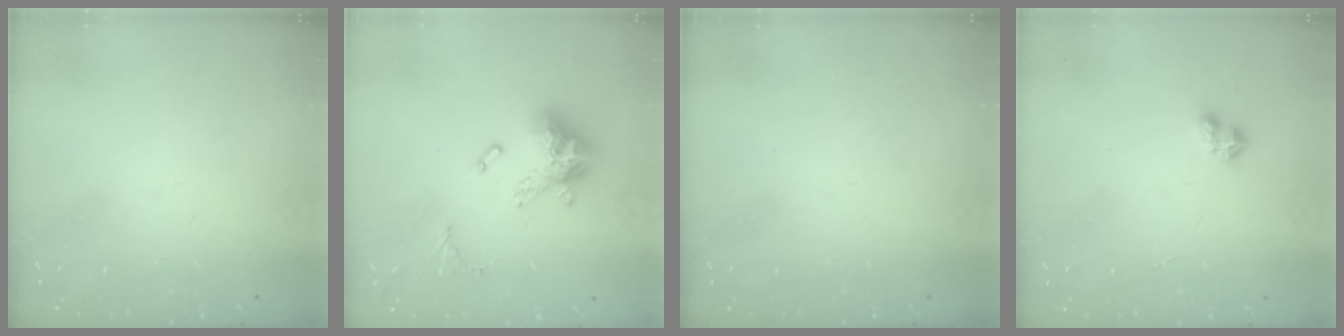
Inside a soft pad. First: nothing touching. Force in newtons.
{"total": 14.6, "press": 14.6, "slide": 1.6}
{"total": 0.0}
{"total": 1.9, "press": 1.9, "slide": 0.4}